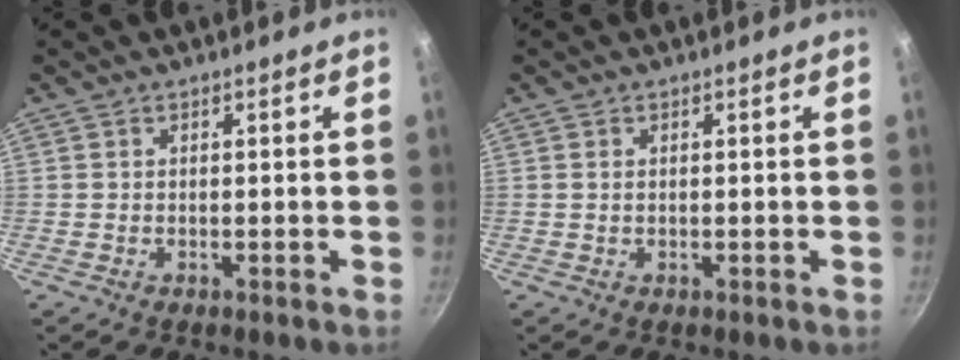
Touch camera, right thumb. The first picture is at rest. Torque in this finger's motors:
{"motor_torque": [-0.39, 0.18, 0.13, 0.28, -0.01]}